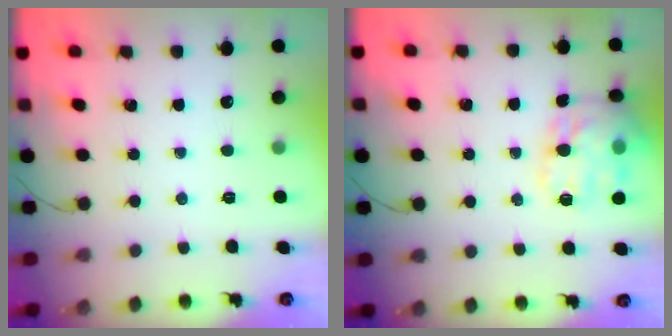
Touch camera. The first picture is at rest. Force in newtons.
{"total": 16.7, "press": 16.7, "slide": 0.9}